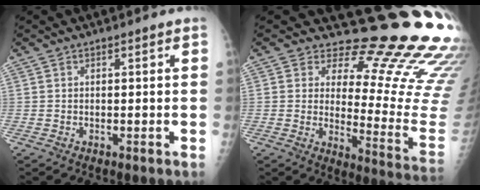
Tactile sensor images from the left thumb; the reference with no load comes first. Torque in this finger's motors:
{"motor_torque": [0.50, 0.13, -0.38, -0.90, 0.05]}